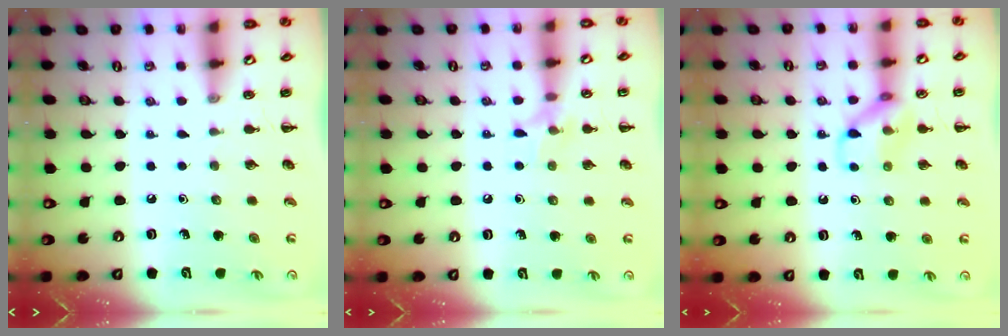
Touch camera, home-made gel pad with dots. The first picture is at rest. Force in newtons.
{"total": 7.1, "press": 6.8, "slide": 1.8}
{"total": 9.6, "press": 9.6, "slide": 0.1}